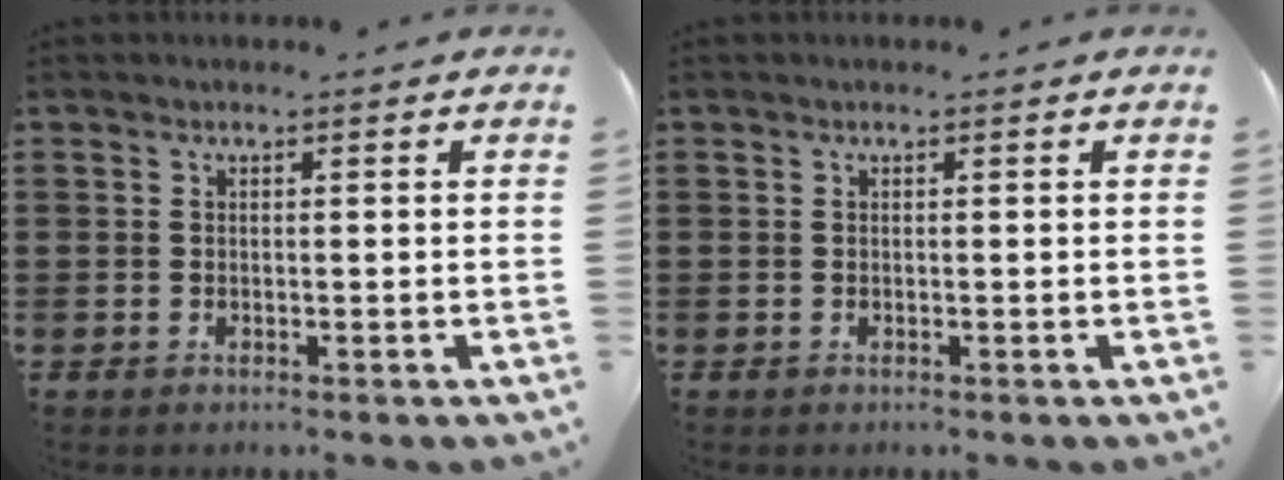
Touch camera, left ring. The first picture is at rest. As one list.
[{"total": 0.0}]